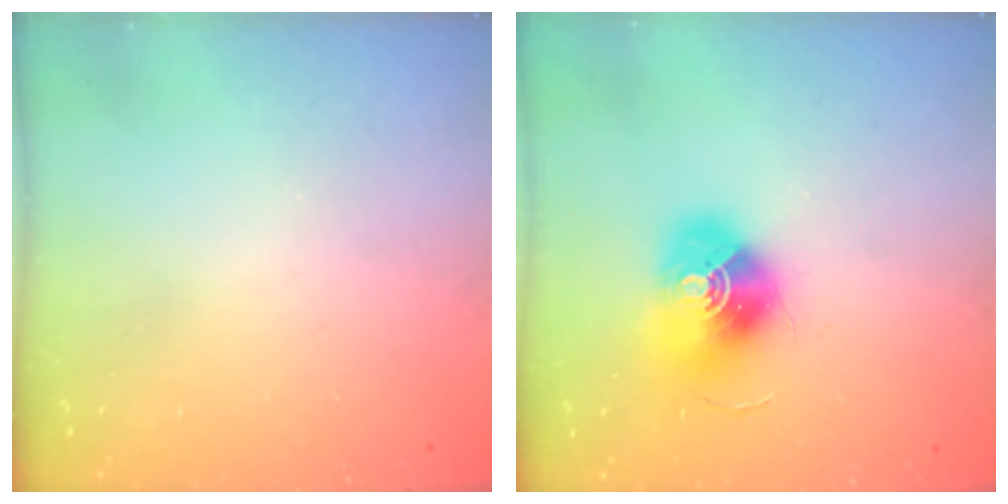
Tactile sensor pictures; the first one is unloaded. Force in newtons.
{"total": 16.2, "press": 16.2, "slide": 0.5}